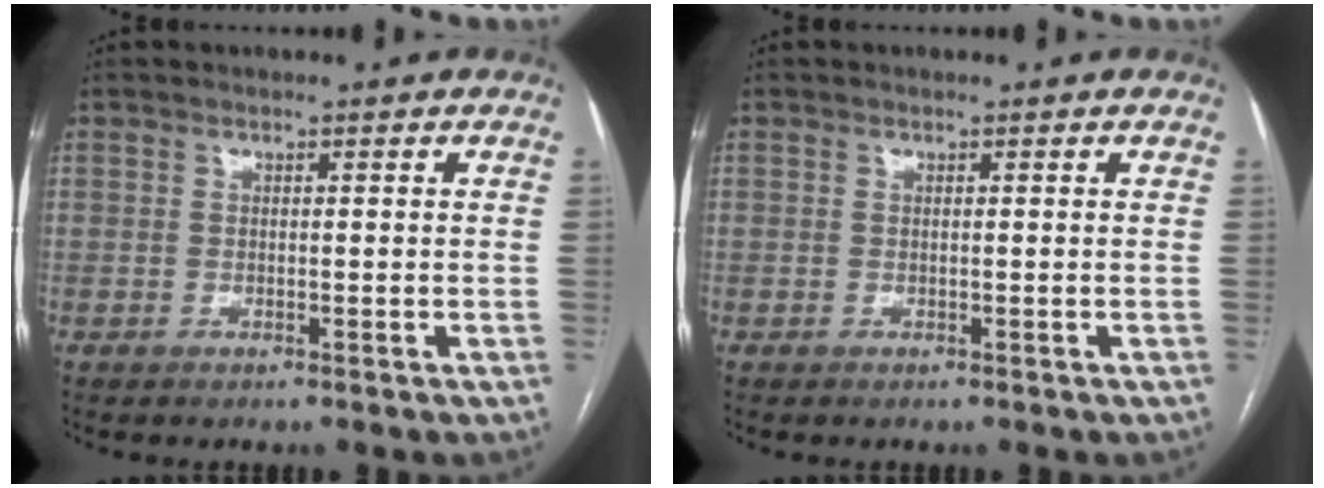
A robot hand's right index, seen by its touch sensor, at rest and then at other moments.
{"total": 0.0}